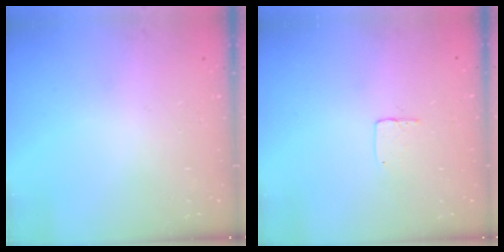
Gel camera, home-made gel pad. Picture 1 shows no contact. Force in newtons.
{"total": 3.5, "press": 3.5, "slide": 0.2}